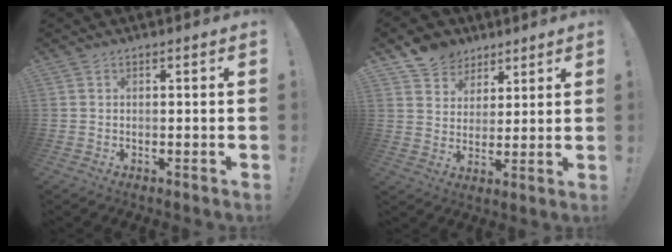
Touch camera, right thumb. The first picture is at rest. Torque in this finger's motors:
{"motor_torque": [-0.57, 0.57, 0.25, -0.18, 0.00]}